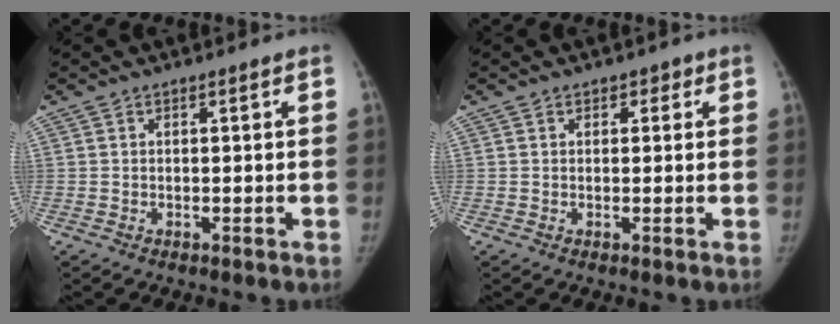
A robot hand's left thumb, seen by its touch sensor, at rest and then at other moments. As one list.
[{"total": 1.8, "force": [0.9, 1.5, 0.5], "torque": [0.017, -0.002, 0.004]}]